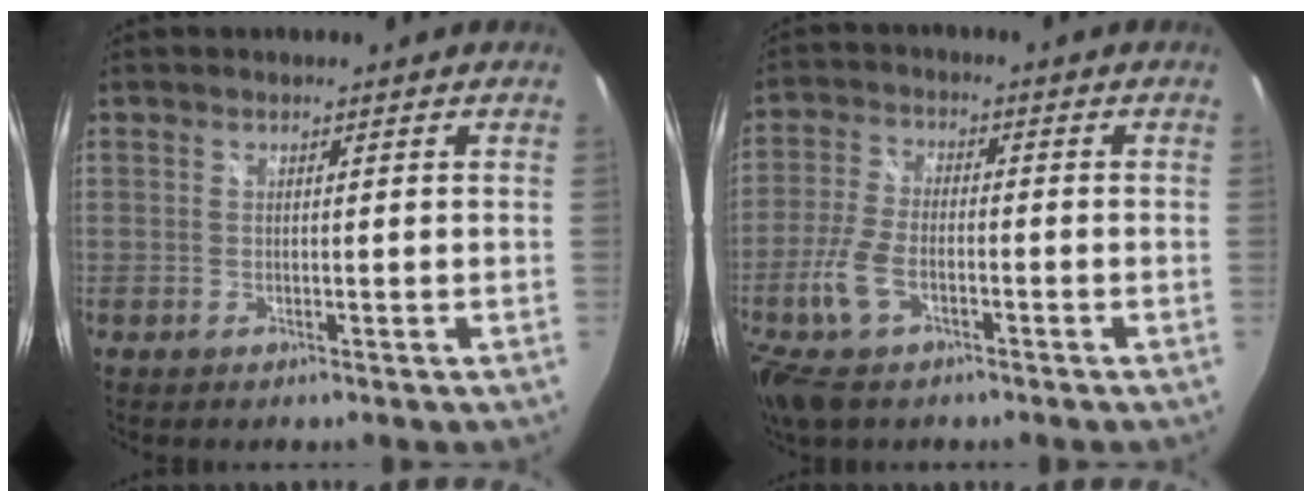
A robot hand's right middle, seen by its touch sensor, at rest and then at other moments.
{"total": 11.0, "force": [-5.7, 5.6, 7.5], "torque": [-0.175, -0.012, -0.111]}